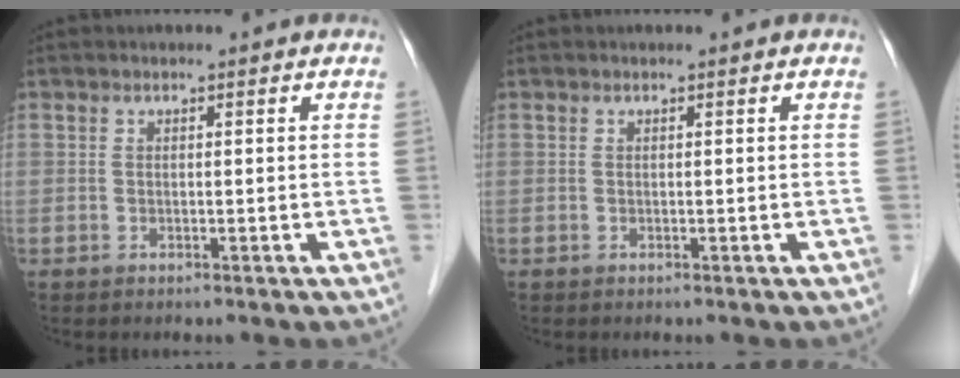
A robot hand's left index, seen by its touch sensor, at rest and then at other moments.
{"total": 0.0}